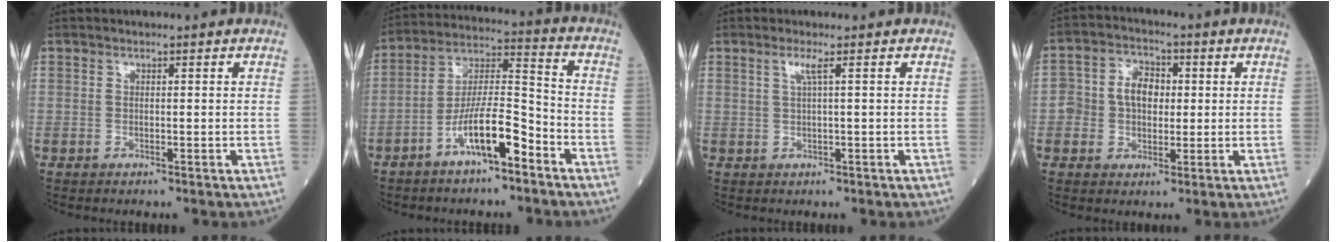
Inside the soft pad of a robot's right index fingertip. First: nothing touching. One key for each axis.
{"total": 11.2, "fx": -6.2, "fy": 2.2, "fz": 9.0, "tx": -0.171, "ty": 0.012, "tz": -0.114}
{"total": 1.5, "fx": 0.5, "fy": -0.3, "fz": 1.4, "tx": -0.032, "ty": 0.003, "tz": 0.009}
{"total": 6.7, "fx": 0.3, "fy": 4.9, "fz": 4.6, "tx": -0.084, "ty": 0.023, "tz": 0.008}